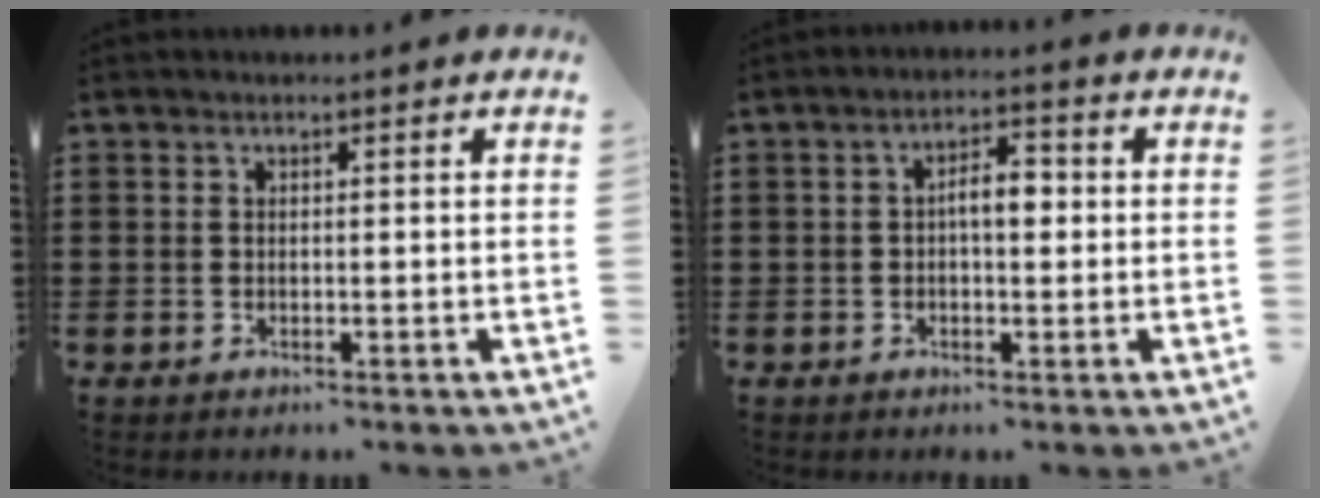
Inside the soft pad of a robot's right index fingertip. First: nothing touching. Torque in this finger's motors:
{"motor_torque": [0.83, -0.25, 0.29, 0.11]}